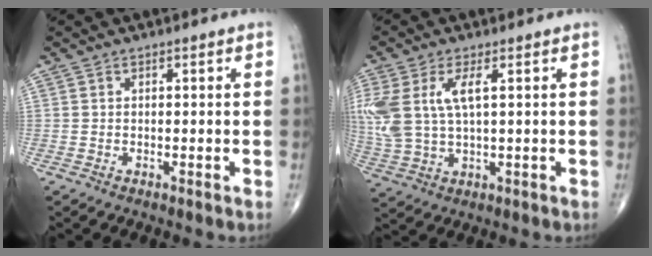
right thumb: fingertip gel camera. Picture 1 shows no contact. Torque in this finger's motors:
{"motor_torque": [0.25, 0.34, 1.15, 0.42, 0.13]}